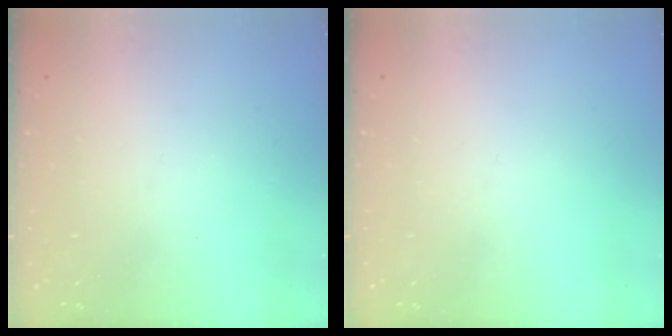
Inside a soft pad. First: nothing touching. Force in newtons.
{"total": 0.0}